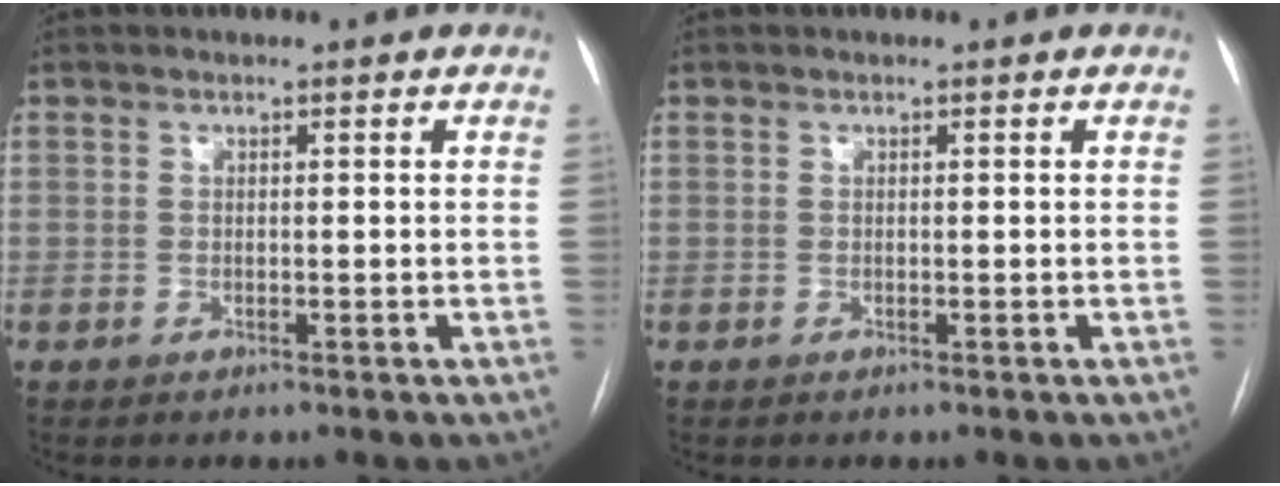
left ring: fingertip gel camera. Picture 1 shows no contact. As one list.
[{"total": 0.0}]